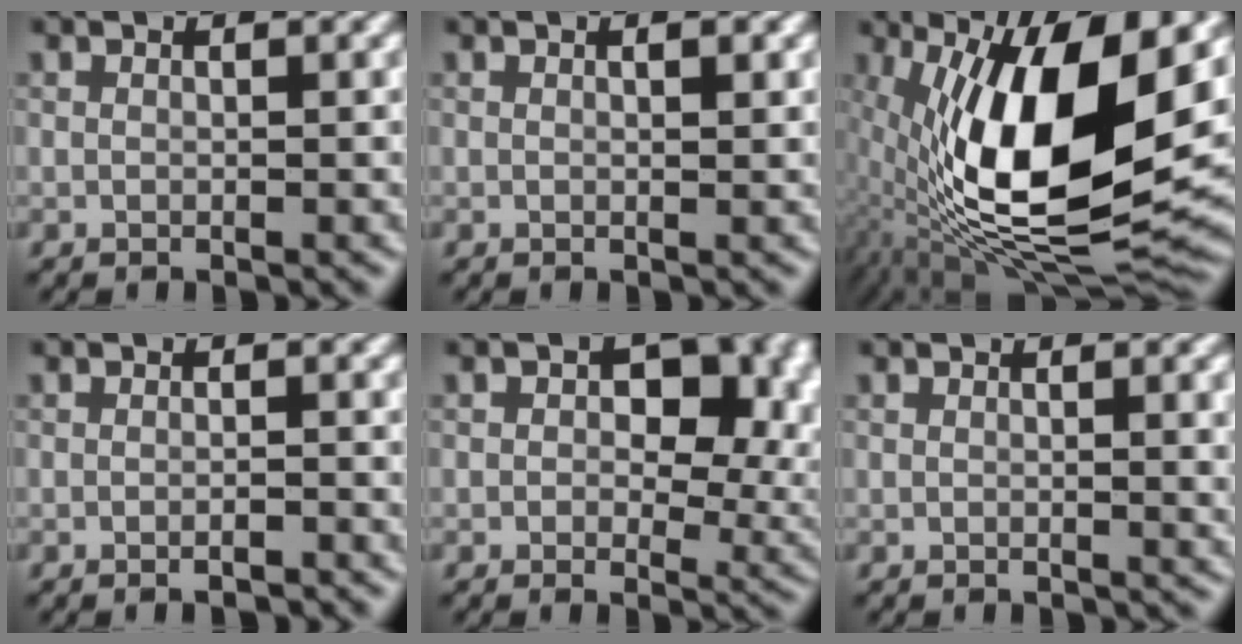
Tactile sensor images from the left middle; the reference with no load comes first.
{"total": 1.1, "force": [0.4, 0.4, 0.9], "torque": [-0.003, 0.005, 0.003]}
{"total": 14.3, "force": [0.9, 5.7, 13.1], "torque": [-0.234, -0.010, 0.020]}
{"total": 1.0, "force": [-0.9, -0.1, 0.5], "torque": [-0.009, 0.000, -0.012]}
{"total": 10.1, "force": [2.1, 6.4, 7.5], "torque": [-0.104, -0.004, 0.054]}
{"total": 3.0, "force": [0.7, 1.2, 2.7], "torque": [-0.020, 0.009, 0.012]}